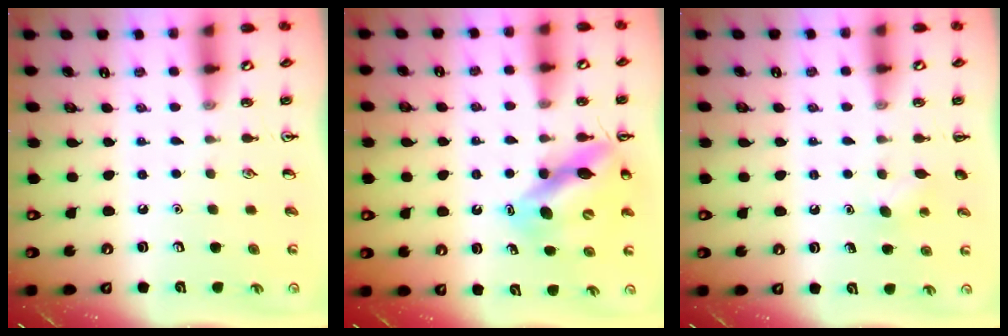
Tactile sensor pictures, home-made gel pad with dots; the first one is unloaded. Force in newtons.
{"total": 11.7, "press": 11.2, "slide": 3.3}
{"total": 3.9, "press": 3.7, "slide": 1.1}